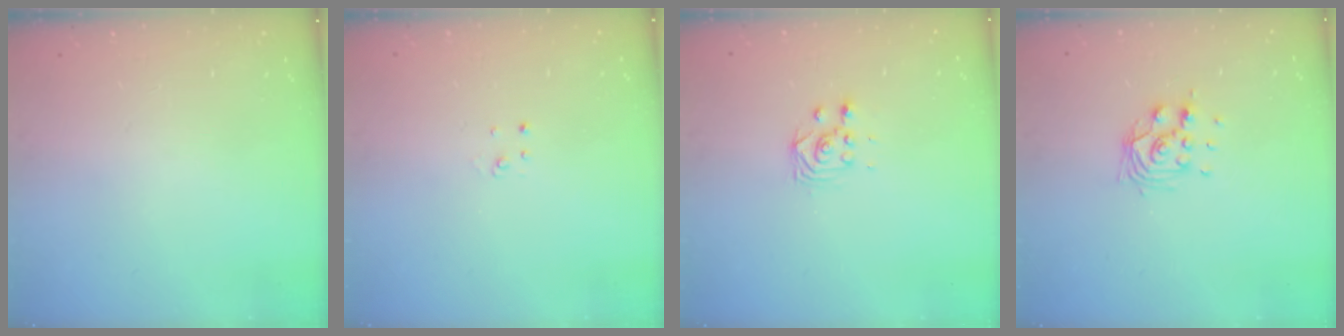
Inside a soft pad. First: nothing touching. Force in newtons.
{"total": 2.0, "press": 2.0, "slide": 0.2}
{"total": 2.8, "press": 2.8, "slide": 0.3}
{"total": 11.0, "press": 10.6, "slide": 2.9}